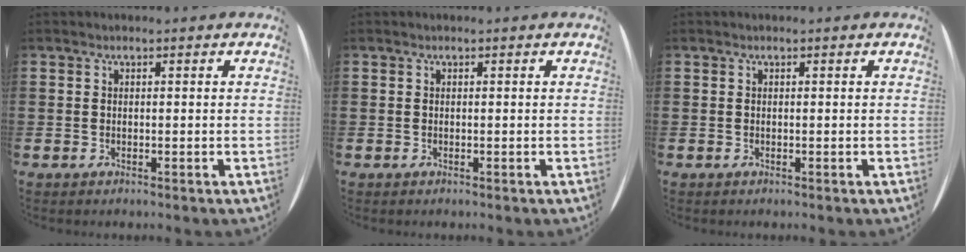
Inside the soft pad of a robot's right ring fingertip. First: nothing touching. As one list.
[{"total": 0.0}, {"total": 0.0}]